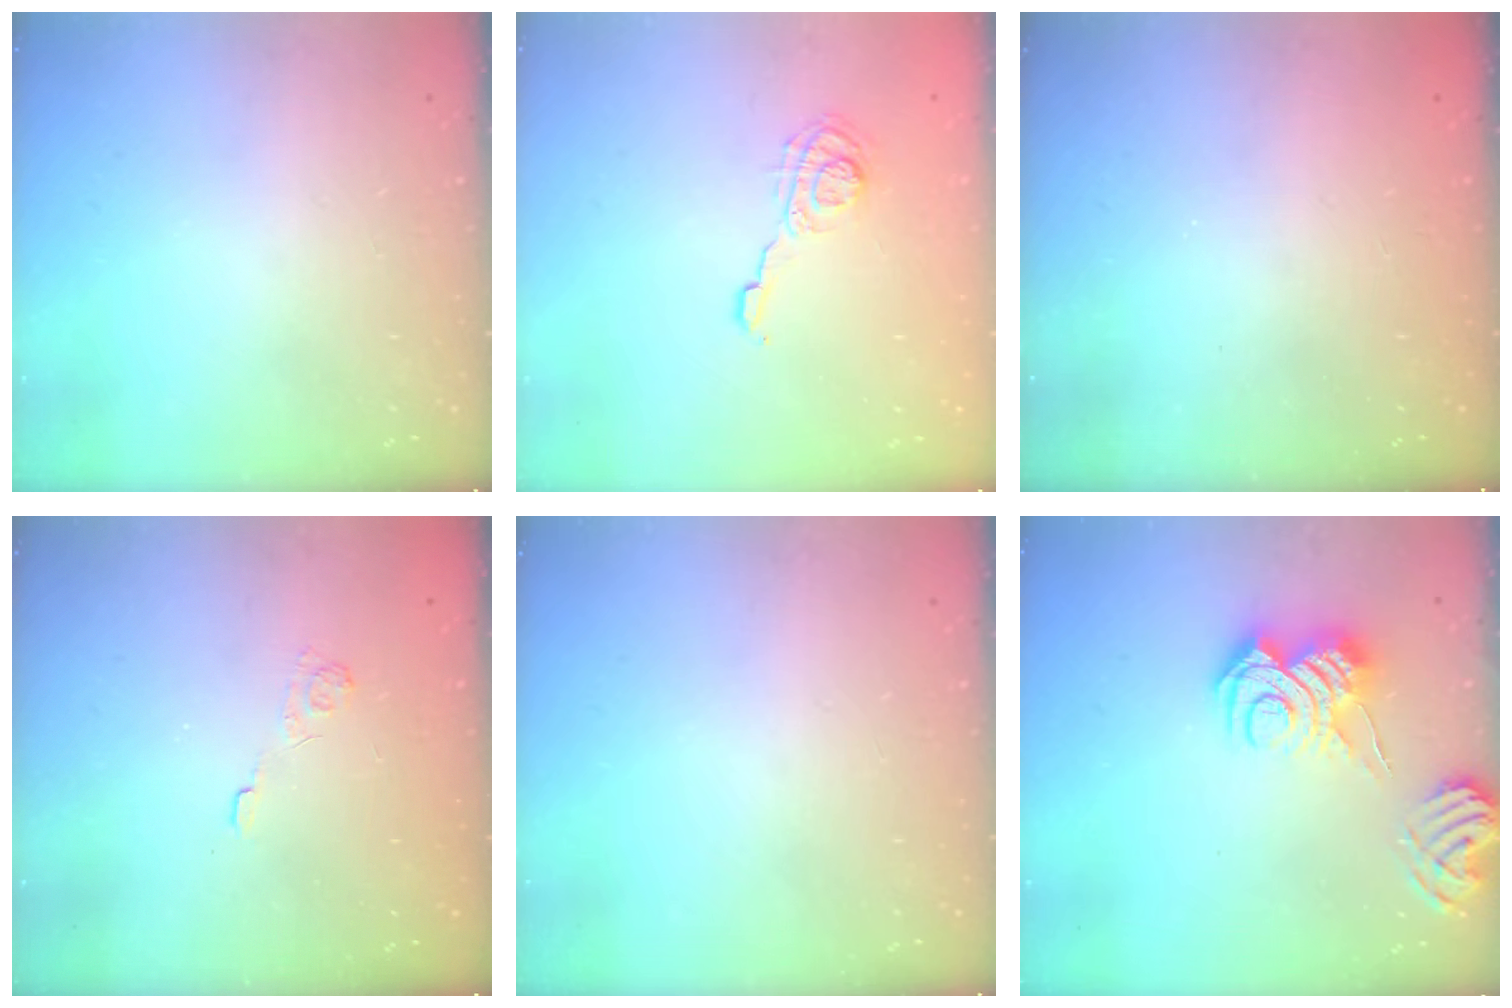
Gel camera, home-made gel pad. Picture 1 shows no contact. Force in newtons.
{"total": 7.5, "press": 7.4, "slide": 0.6}
{"total": 2.4, "press": 2.3, "slide": 0.8}
{"total": 3.5, "press": 3.2, "slide": 1.5}
{"total": 0.0}
{"total": 10.7, "press": 10.6, "slide": 1.2}